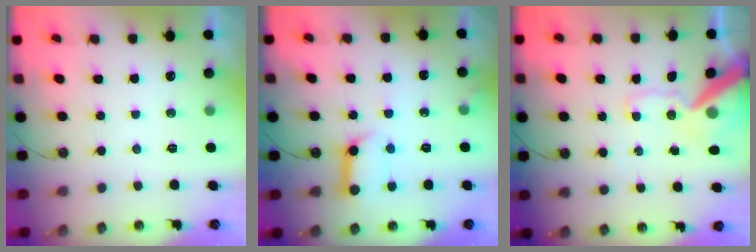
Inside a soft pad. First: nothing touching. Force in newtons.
{"total": 11.1, "press": 11.1, "slide": 1.1}
{"total": 14.8, "press": 14.7, "slide": 2.0}